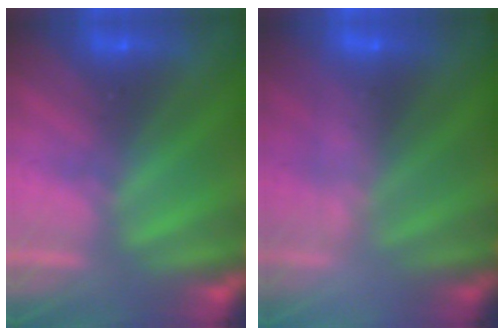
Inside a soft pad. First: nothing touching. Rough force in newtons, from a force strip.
{"total": 2.5}